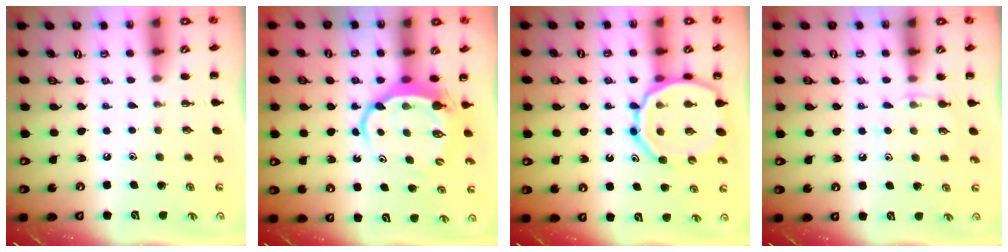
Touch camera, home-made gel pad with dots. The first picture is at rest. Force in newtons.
{"total": 6.9, "press": 6.8, "slide": 1.2}
{"total": 15.5, "press": 15.2, "slide": 2.9}
{"total": 5.8, "press": 5.5, "slide": 1.9}